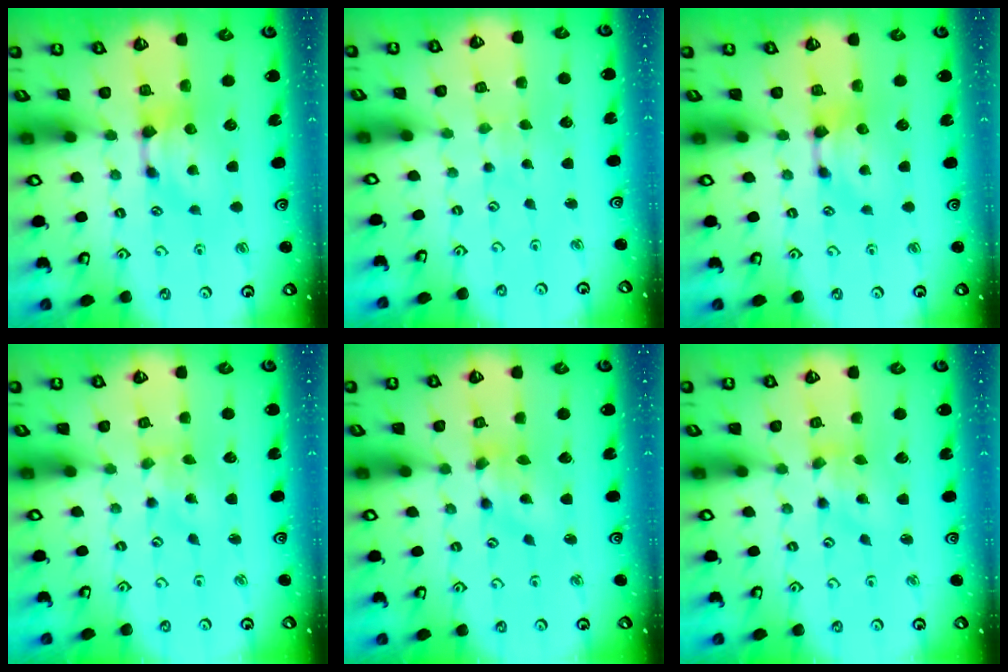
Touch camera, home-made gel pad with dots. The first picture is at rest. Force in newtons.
{"total": 4.4, "press": 4.4, "slide": 0.2}
{"total": 0.0}
{"total": 3.9, "press": 3.7, "slide": 1.1}
{"total": 2.2, "press": 1.7, "slide": 1.4}
{"total": 1.6, "press": 0.9, "slide": 1.4}